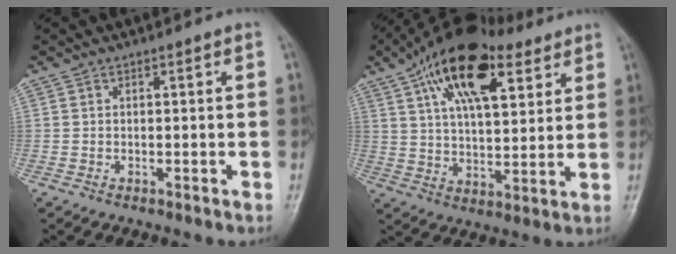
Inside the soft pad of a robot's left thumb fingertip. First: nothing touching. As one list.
[{"total": 18.3, "force": [9.2, 8.6, 13.3], "torque": [-0.193, -0.013, 0.153]}]